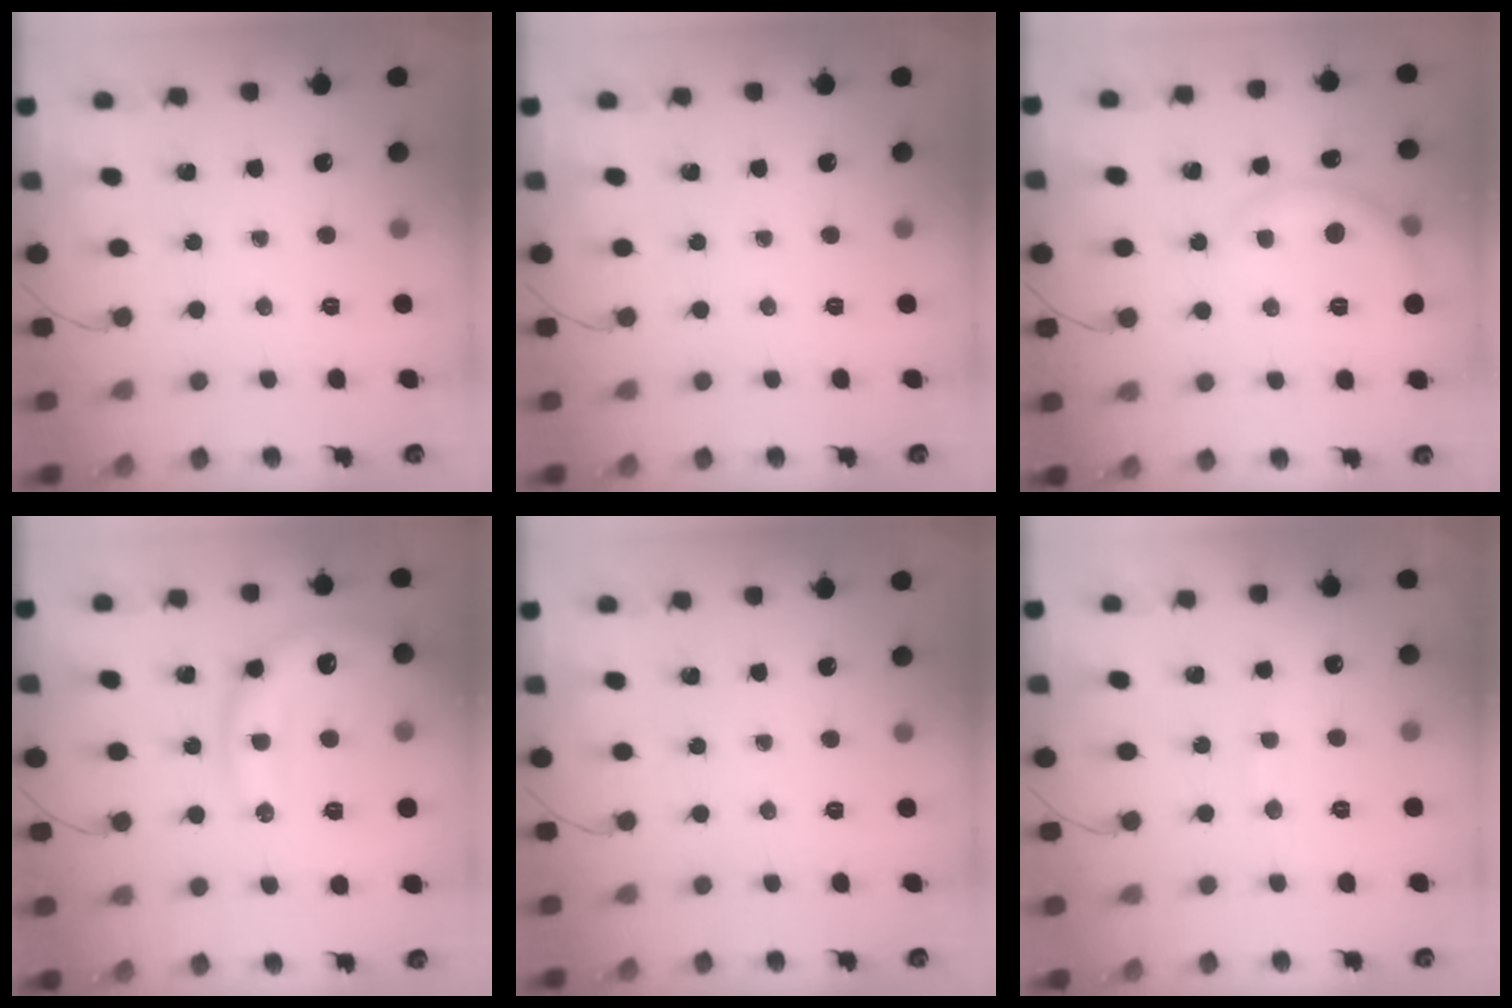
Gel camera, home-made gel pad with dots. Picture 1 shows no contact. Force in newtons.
{"total": 0.0}
{"total": 6.4, "press": 6.3, "slide": 0.8}
{"total": 13.7, "press": 13.6, "slide": 1.9}
{"total": 0.0}
{"total": 7.4, "press": 7.3, "slide": 1.3}